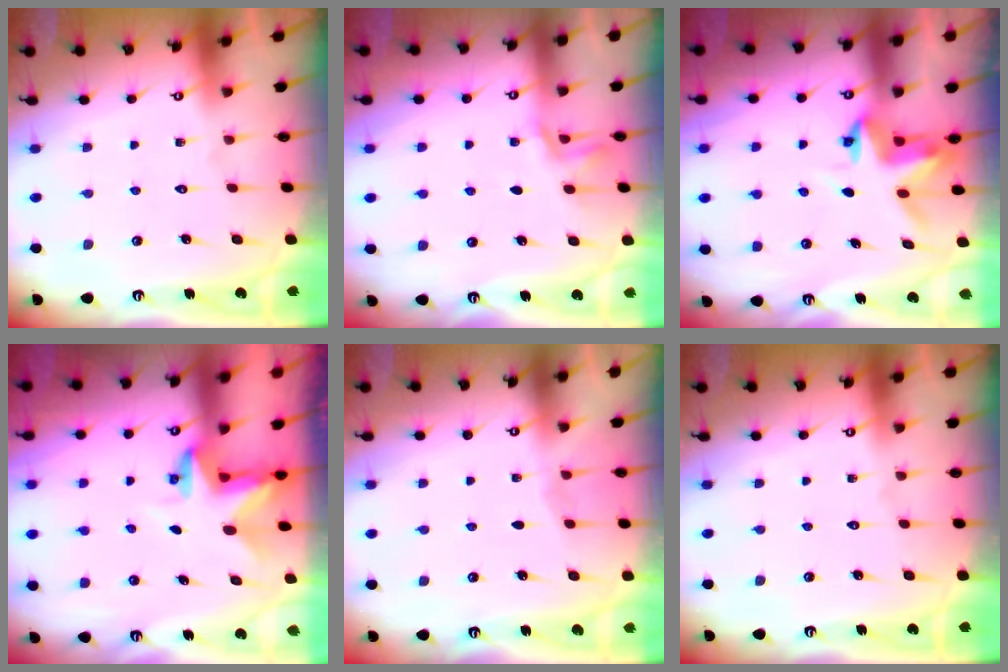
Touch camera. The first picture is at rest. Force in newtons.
{"total": 1.6, "press": 1.5, "slide": 0.6}
{"total": 3.8, "press": 3.8, "slide": 0.1}
{"total": 2.8, "press": 2.8, "slide": 0.2}
{"total": 2.3, "press": 2.3, "slide": 0.4}
{"total": 0.0}